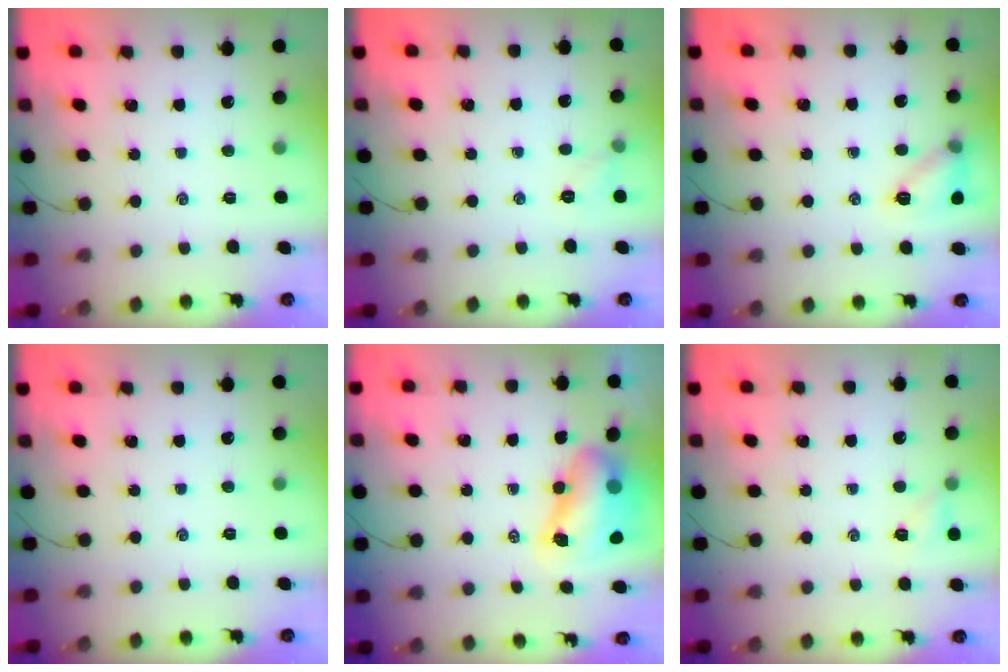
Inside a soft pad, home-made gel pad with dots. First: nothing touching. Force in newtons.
{"total": 5.3, "press": 5.0, "slide": 1.5}
{"total": 9.8, "press": 9.8, "slide": 1.0}
{"total": 0.0}
{"total": 10.8, "press": 10.3, "slide": 3.0}
{"total": 3.2, "press": 3.0, "slide": 1.1}